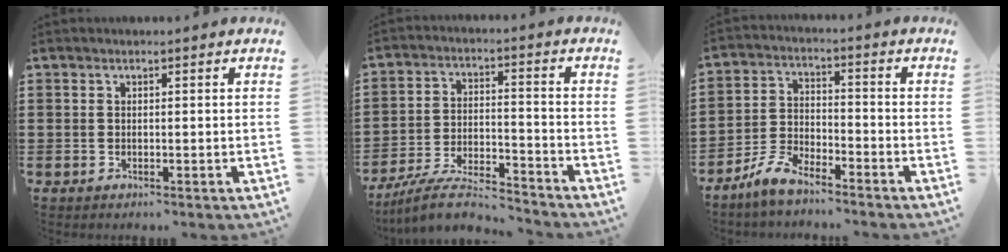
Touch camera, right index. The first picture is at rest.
{"total": 7.7, "force": [-7.1, 0.6, 2.9], "torque": [-0.065, 0.003, -0.140]}
{"total": 5.3, "force": [-4.6, 1.2, 2.3], "torque": [-0.069, 0.003, -0.096]}